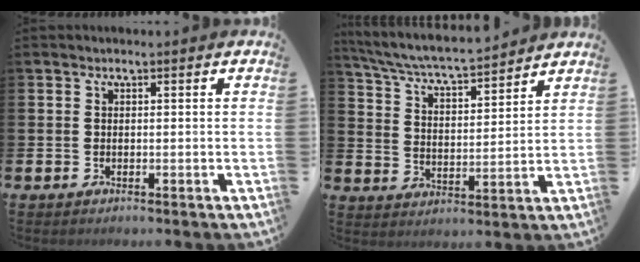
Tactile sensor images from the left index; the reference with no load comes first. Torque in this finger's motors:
{"motor_torque": [0.58, -0.54, 0.65, 0.12]}